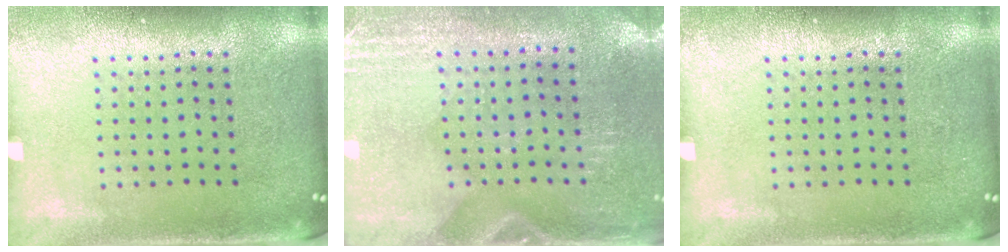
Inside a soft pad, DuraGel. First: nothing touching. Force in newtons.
{"total": 2.8, "press": 2.5, "slide": 1.3}
{"total": 0.0}